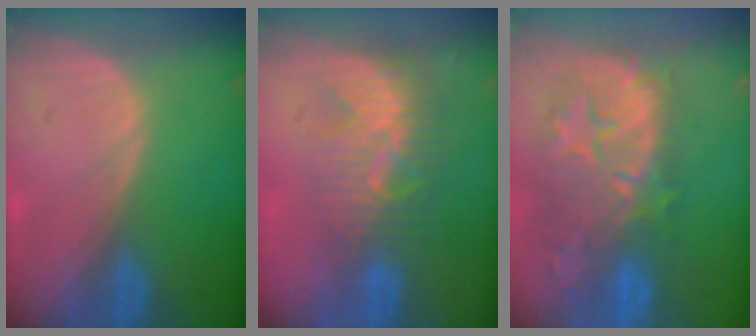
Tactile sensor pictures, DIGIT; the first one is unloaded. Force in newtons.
{"total": 8.9, "press": 7.7, "slide": 4.4}
{"total": 11.4, "press": 10.5, "slide": 4.5}